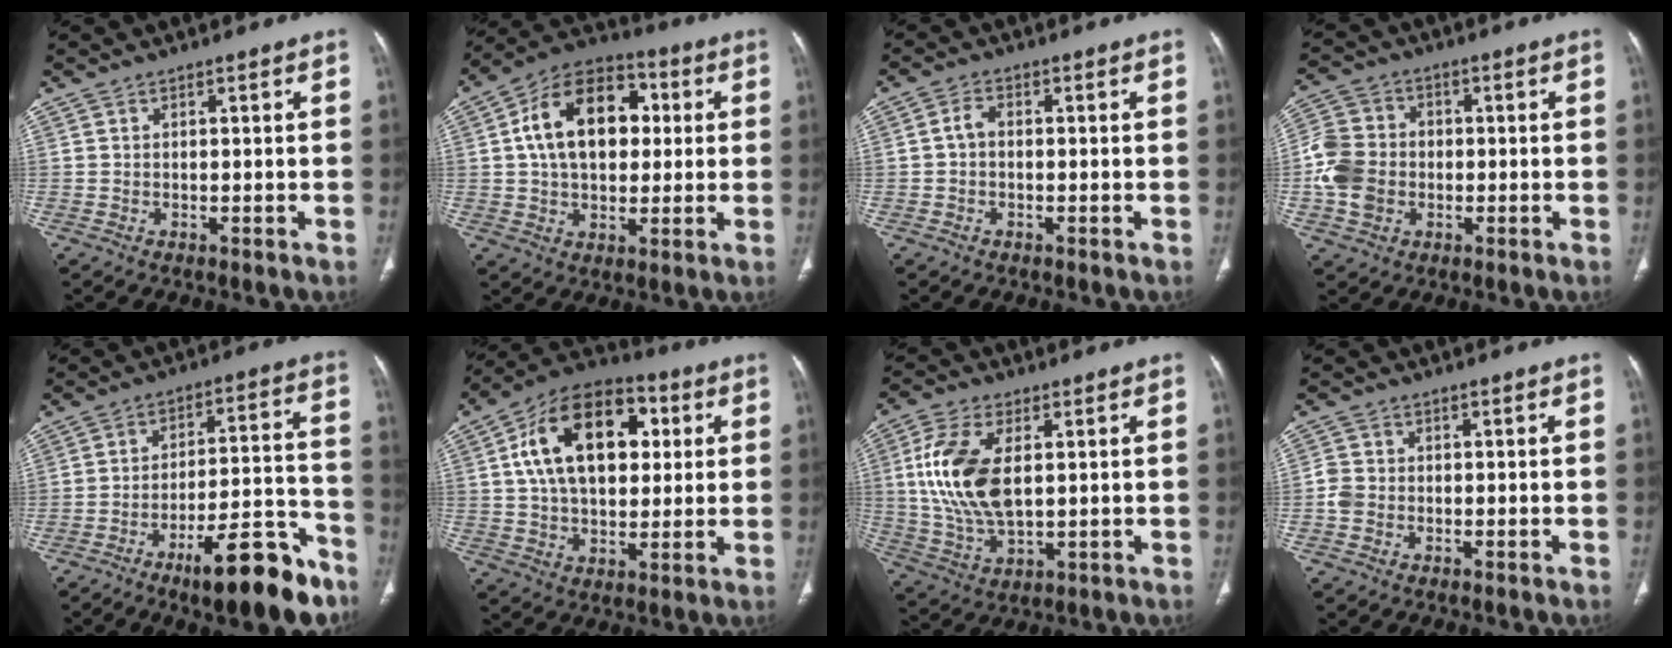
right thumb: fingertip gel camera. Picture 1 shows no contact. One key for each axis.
{"total": 17.4, "fx": 3.0, "fy": 11.6, "fz": 12.6, "tx": -0.176, "ty": 0.015, "tz": 0.044}
{"total": 2.1, "fx": -0.2, "fy": 1.4, "fz": 1.6, "tx": -0.028, "ty": 0.007, "tz": -0.010}
{"total": 9.7, "fx": -1.5, "fy": 8.2, "fz": 5.1, "tx": -0.091, "ty": 0.019, "tz": -0.032}
{"total": 16.7, "fx": -11.0, "fy": 4.3, "fz": 11.8, "tx": -0.154, "ty": 0.087, "tz": -0.169}
{"total": 20.6, "fx": 5.1, "fy": 12.8, "fz": 15.4, "tx": -0.225, "ty": 0.007, "tz": 0.077}
{"total": 14.5, "fx": 2.4, "fy": 7.7, "fz": 12.1, "tx": -0.251, "ty": -0.010, "tz": 0.051}
{"total": 2.8, "fx": -0.7, "fy": 2.4, "fz": 1.3, "tx": -0.021, "ty": 0.007, "tz": -0.018}